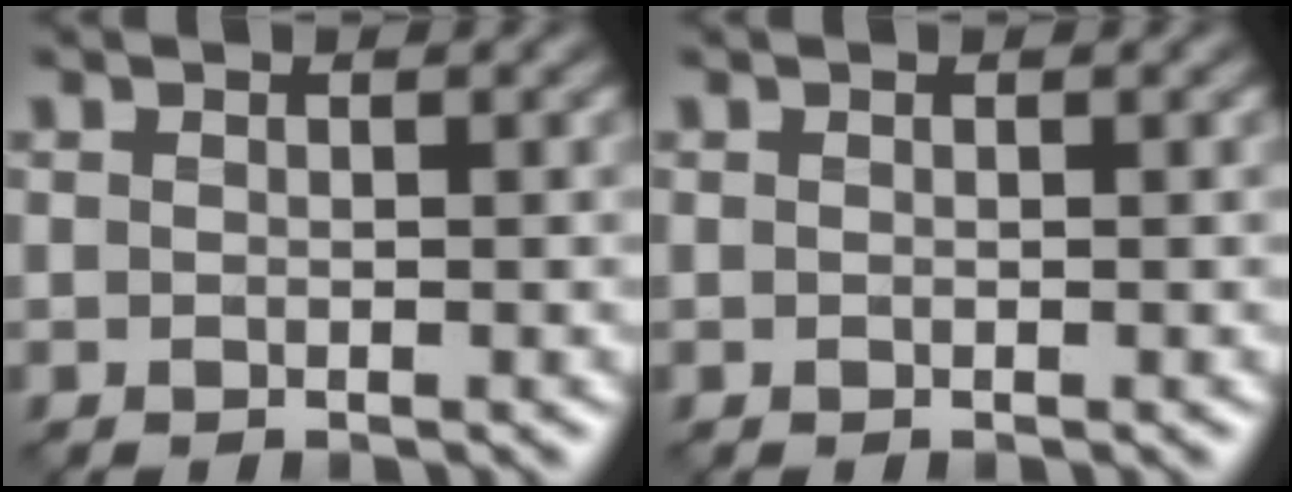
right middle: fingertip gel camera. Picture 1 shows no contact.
{"total": 0.0}